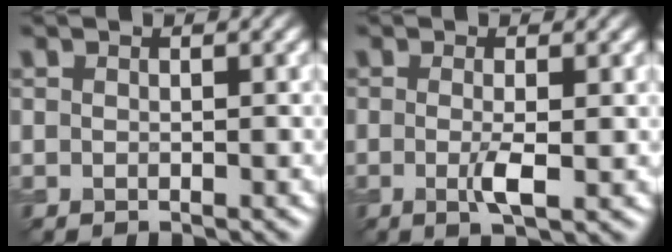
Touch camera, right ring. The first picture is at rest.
{"total": 2.5, "force": [-0.4, 0.4, 2.5], "torque": [-0.049, -0.007, -0.006]}